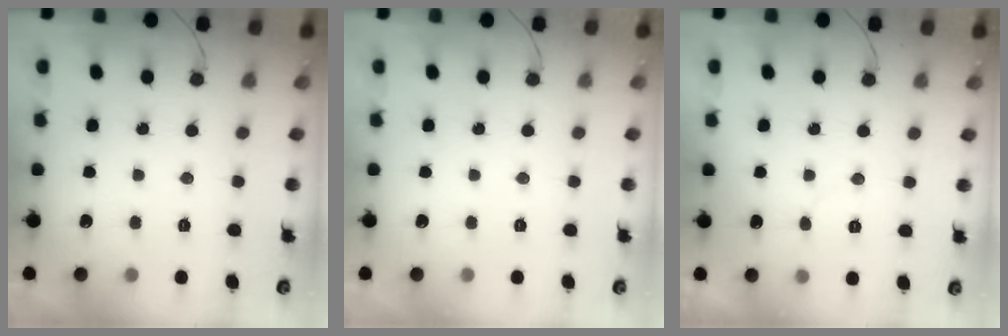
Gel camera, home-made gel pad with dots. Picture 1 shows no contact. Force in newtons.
{"total": 0.0}
{"total": 3.7, "press": 3.7, "slide": 0.4}